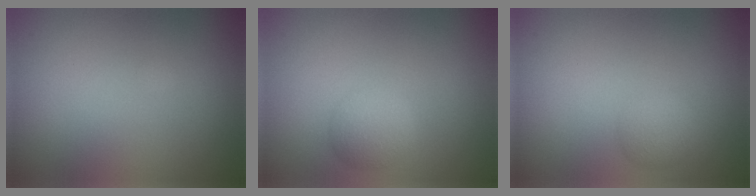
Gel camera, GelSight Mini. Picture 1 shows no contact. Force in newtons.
{"total": 2.3, "press": 2.3, "slide": 0.2}
{"total": 1.9, "press": 1.9, "slide": 0.1}